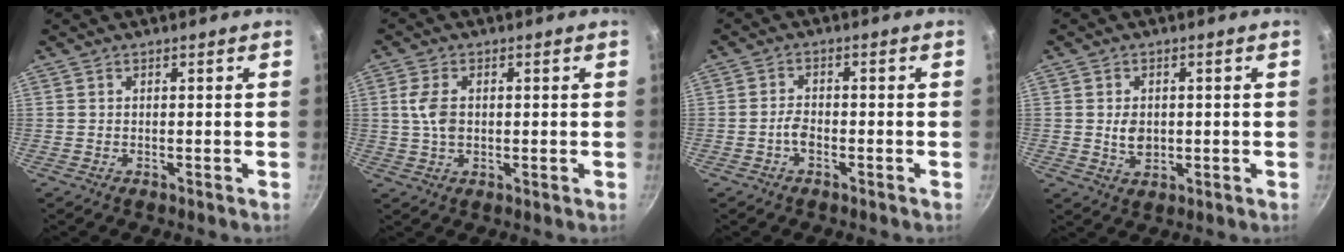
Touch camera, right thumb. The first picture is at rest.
{"total": 5.3, "force": [0.6, 3.3, 4.0], "torque": [-0.079, 0.006, 0.012]}
{"total": 2.5, "force": [-1.3, 1.5, 1.6], "torque": [-0.025, 0.018, -0.026]}
{"total": 4.2, "force": [0.1, 3.2, 2.7], "torque": [-0.035, -0.001, 0.005]}